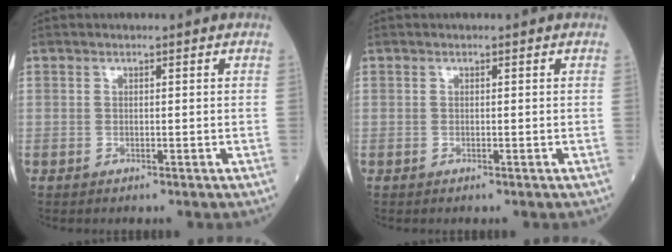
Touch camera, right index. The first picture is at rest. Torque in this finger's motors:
{"motor_torque": [0.10, 0.18, 0.01, 0.00]}